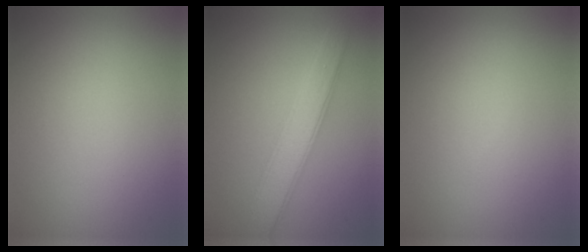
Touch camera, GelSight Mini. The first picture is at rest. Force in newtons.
{"total": 3.9, "press": 3.9, "slide": 0.0}
{"total": 0.0}